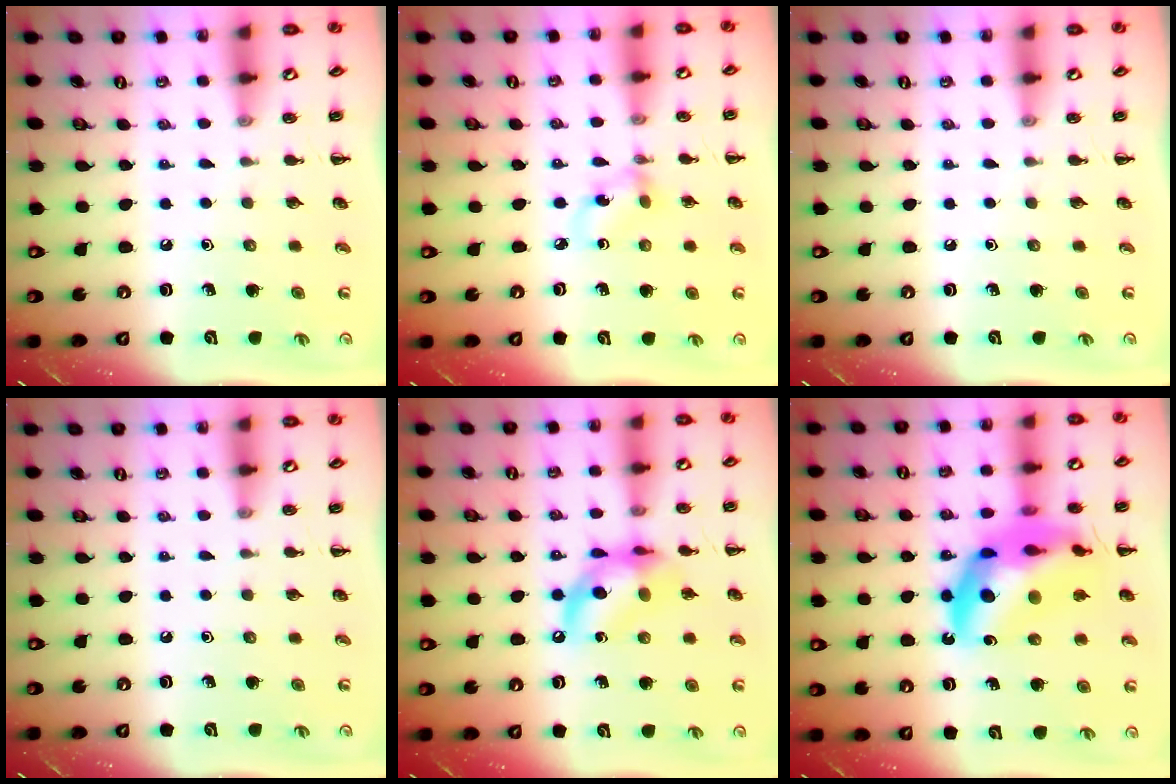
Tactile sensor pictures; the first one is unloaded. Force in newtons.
{"total": 3.7, "press": 3.6, "slide": 0.7}
{"total": 0.0}
{"total": 0.0}
{"total": 13.6, "press": 13.2, "slide": 3.3}
{"total": 21.7, "press": 21.1, "slide": 5.0}